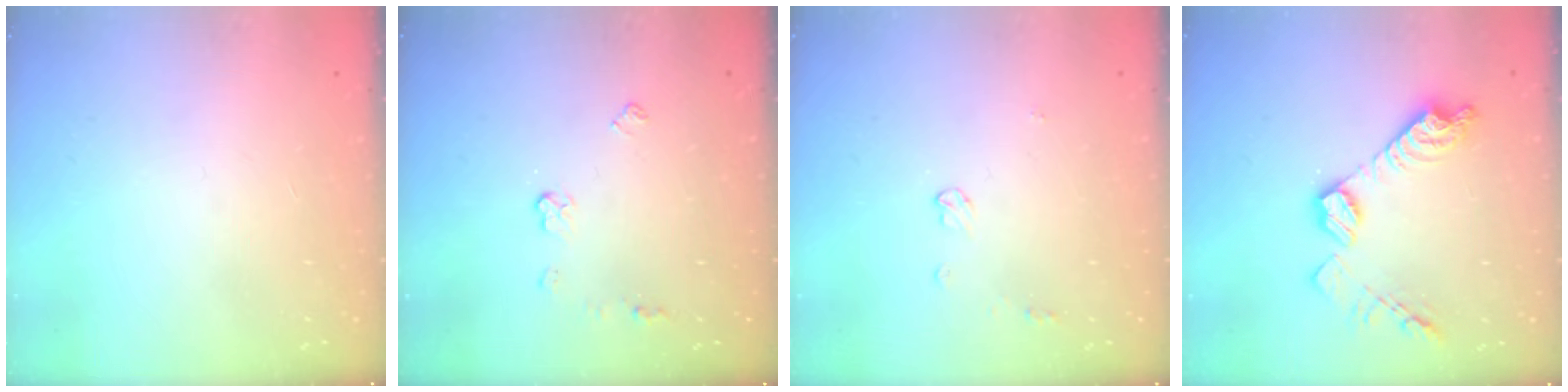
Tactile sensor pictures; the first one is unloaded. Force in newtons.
{"total": 4.0, "press": 4.0, "slide": 0.7}
{"total": 5.3, "press": 5.3, "slide": 0.2}
{"total": 14.1, "press": 14.1, "slide": 0.8}